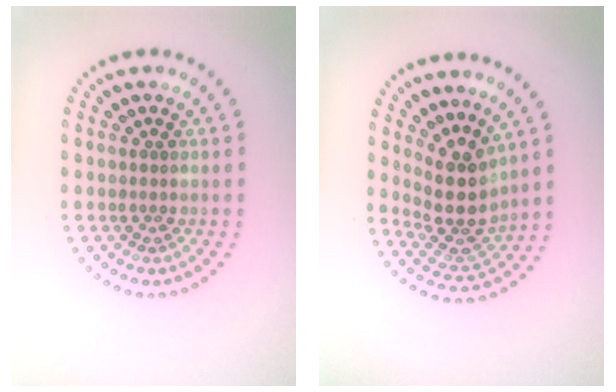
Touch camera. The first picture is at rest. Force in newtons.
{"total": 4.3, "press": 3.4, "slide": 2.7}